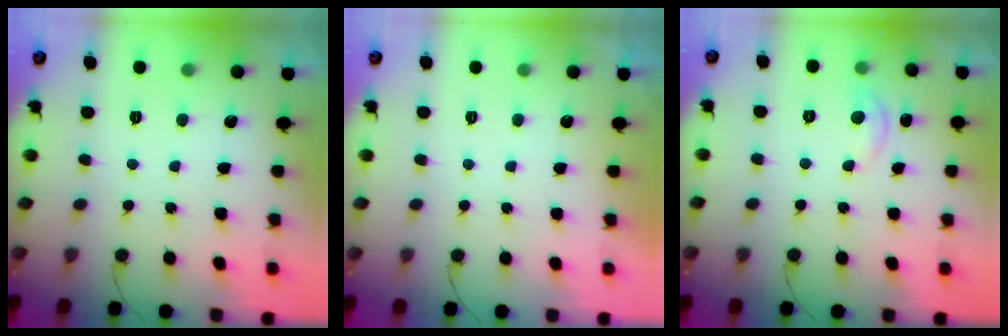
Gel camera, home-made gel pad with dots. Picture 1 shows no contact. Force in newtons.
{"total": 0.0}
{"total": 2.8, "press": 2.8, "slide": 0.3}